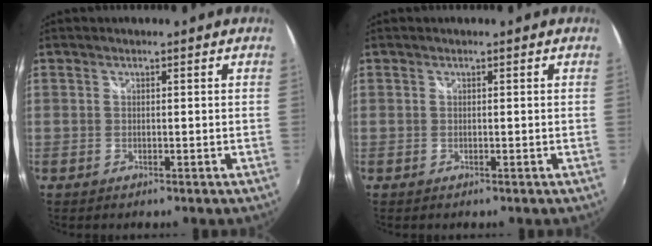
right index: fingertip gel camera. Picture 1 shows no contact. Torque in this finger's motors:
{"motor_torque": [-0.02, 0.02, 0.00, 0.00]}